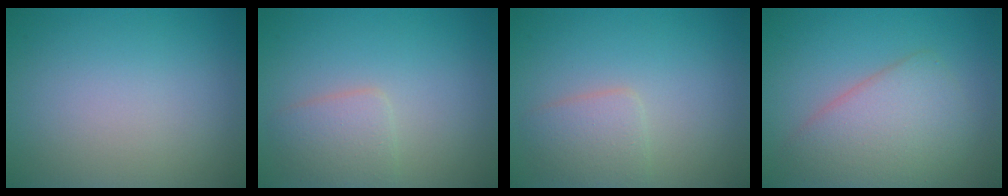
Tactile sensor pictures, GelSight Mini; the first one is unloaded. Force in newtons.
{"total": 2.5, "press": 2.5, "slide": 0.1}
{"total": 2.5, "press": 2.5, "slide": 0.1}
{"total": 5.0, "press": 5.0, "slide": 0.3}